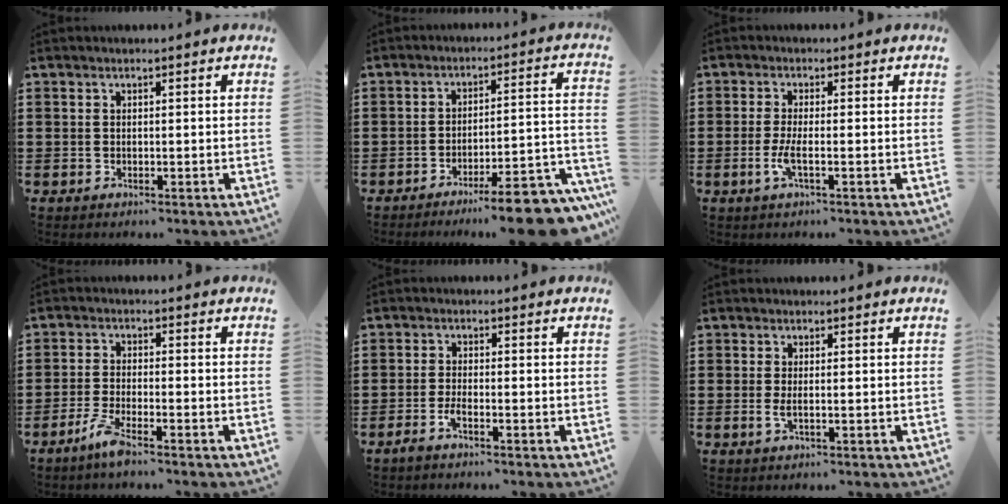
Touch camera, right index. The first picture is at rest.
{"total": 9.4, "force": [-8.0, 0.4, 4.9], "torque": [-0.064, 0.016, -0.147]}
{"total": 3.4, "force": [-1.1, 0.4, 3.2], "torque": [-0.076, -0.012, -0.026]}
{"total": 3.7, "force": [-2.8, 0.0, 2.4], "torque": [-0.054, -0.010, -0.053]}
{"total": 2.1, "force": [-1.5, 0.1, 1.5], "torque": [-0.033, -0.004, -0.030]}
{"total": 1.5, "force": [-0.2, 0.2, 1.5], "torque": [-0.038, -0.008, -0.004]}